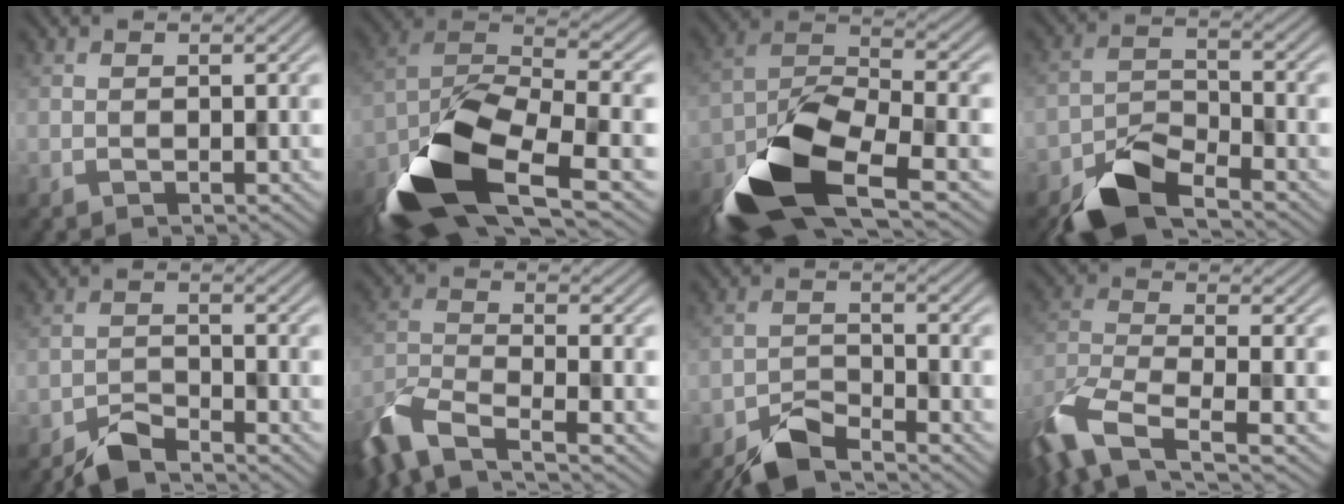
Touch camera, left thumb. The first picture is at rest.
{"total": 15.5, "force": [-8.2, 6.4, 11.4], "torque": [-0.250, -0.038, -0.152]}
{"total": 14.1, "force": [-7.9, 6.0, 10.1], "torque": [-0.213, -0.026, -0.152]}
{"total": 7.4, "force": [-5.7, 2.5, 4.0], "torque": [-0.072, -0.005, -0.119]}
{"total": 3.5, "force": [-3.2, 0.7, 1.3], "torque": [-0.021, 0.000, -0.068]}
{"total": 8.4, "force": [-6.0, 2.4, 5.4], "torque": [-0.120, -0.017, -0.129]}
{"total": 4.8, "force": [-4.2, 1.1, 2.0], "torque": [-0.036, -0.003, -0.088]}
{"total": 10.5, "force": [-6.3, 3.5, 7.6], "torque": [-0.171, -0.024, -0.132]}